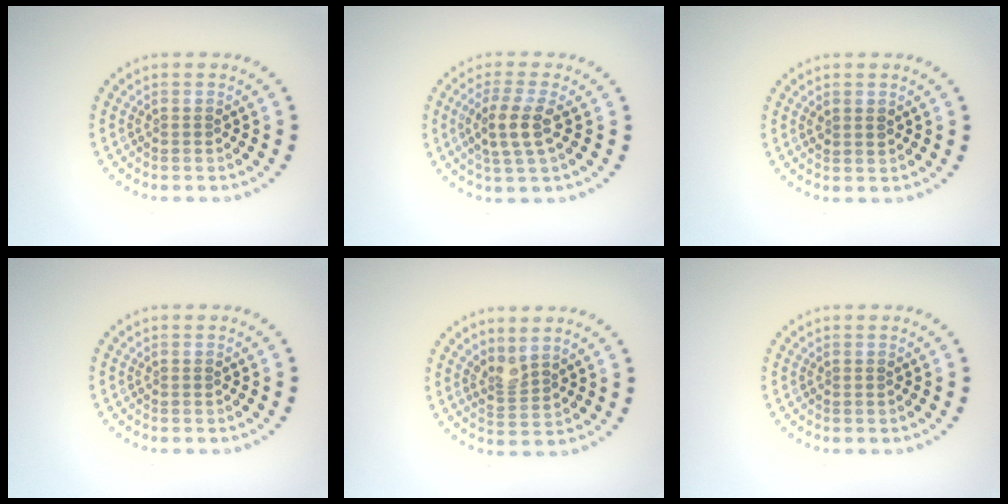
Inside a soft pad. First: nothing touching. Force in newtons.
{"total": 3.2, "press": 2.9, "slide": 1.2}
{"total": 1.0, "press": 0.9, "slide": 0.3}
{"total": 0.0}
{"total": 2.0, "press": 1.5, "slide": 1.3}
{"total": 0.0}